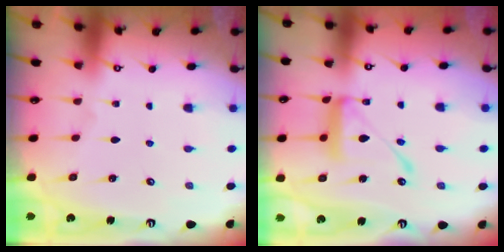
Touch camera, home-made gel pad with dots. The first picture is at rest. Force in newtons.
{"total": 17.2, "press": 17.1, "slide": 1.5}